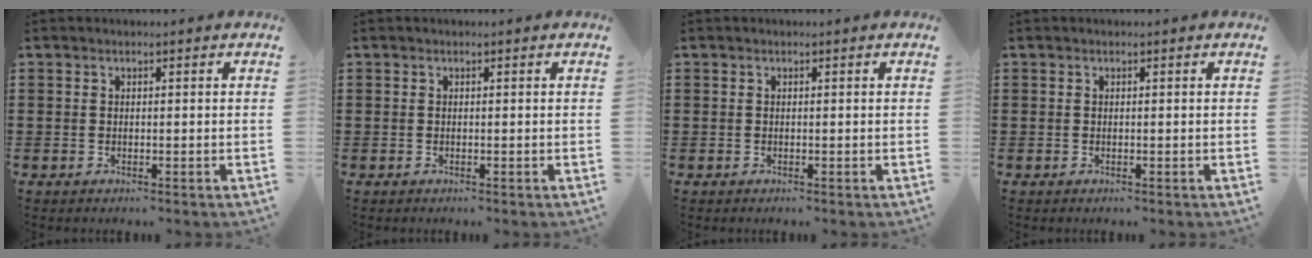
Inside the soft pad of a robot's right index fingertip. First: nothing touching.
{"total": 0.0}
{"total": 0.0}
{"total": 0.0}